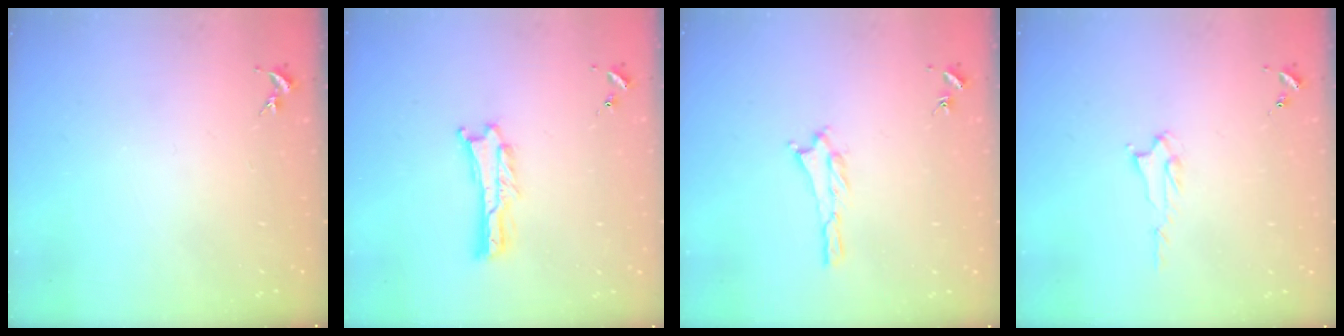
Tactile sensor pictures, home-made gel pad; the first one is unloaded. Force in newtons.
{"total": 0.8, "press": 0.8, "slide": 0.2}
{"total": 1.4, "press": 1.4, "slide": 0.3}
{"total": 2.2, "press": 2.2, "slide": 0.4}